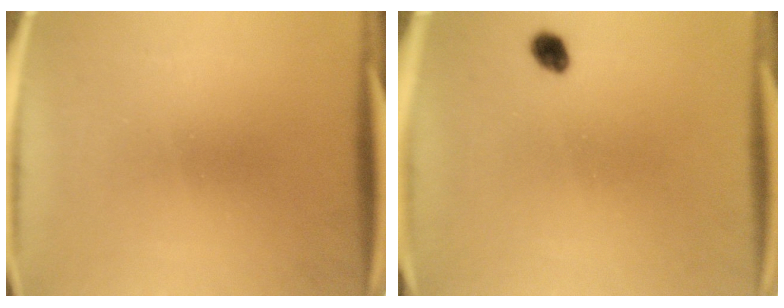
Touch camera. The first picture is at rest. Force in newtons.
{"total": 2.0}